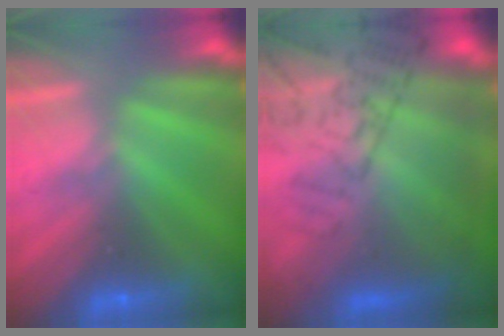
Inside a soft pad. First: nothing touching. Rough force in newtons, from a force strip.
{"total": 7.5}